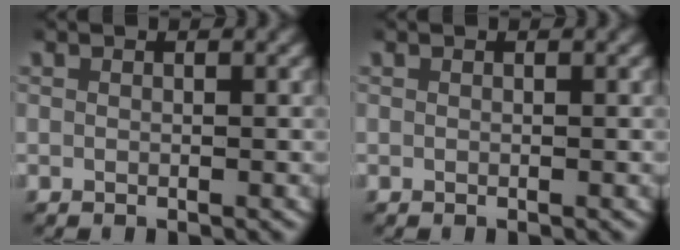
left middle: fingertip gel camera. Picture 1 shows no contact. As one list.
[{"total": 0.0}]